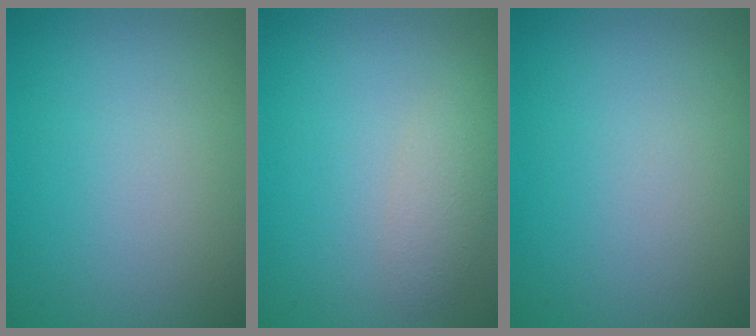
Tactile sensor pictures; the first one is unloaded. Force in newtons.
{"total": 1.9, "press": 1.9, "slide": 0.0}
{"total": 0.0}